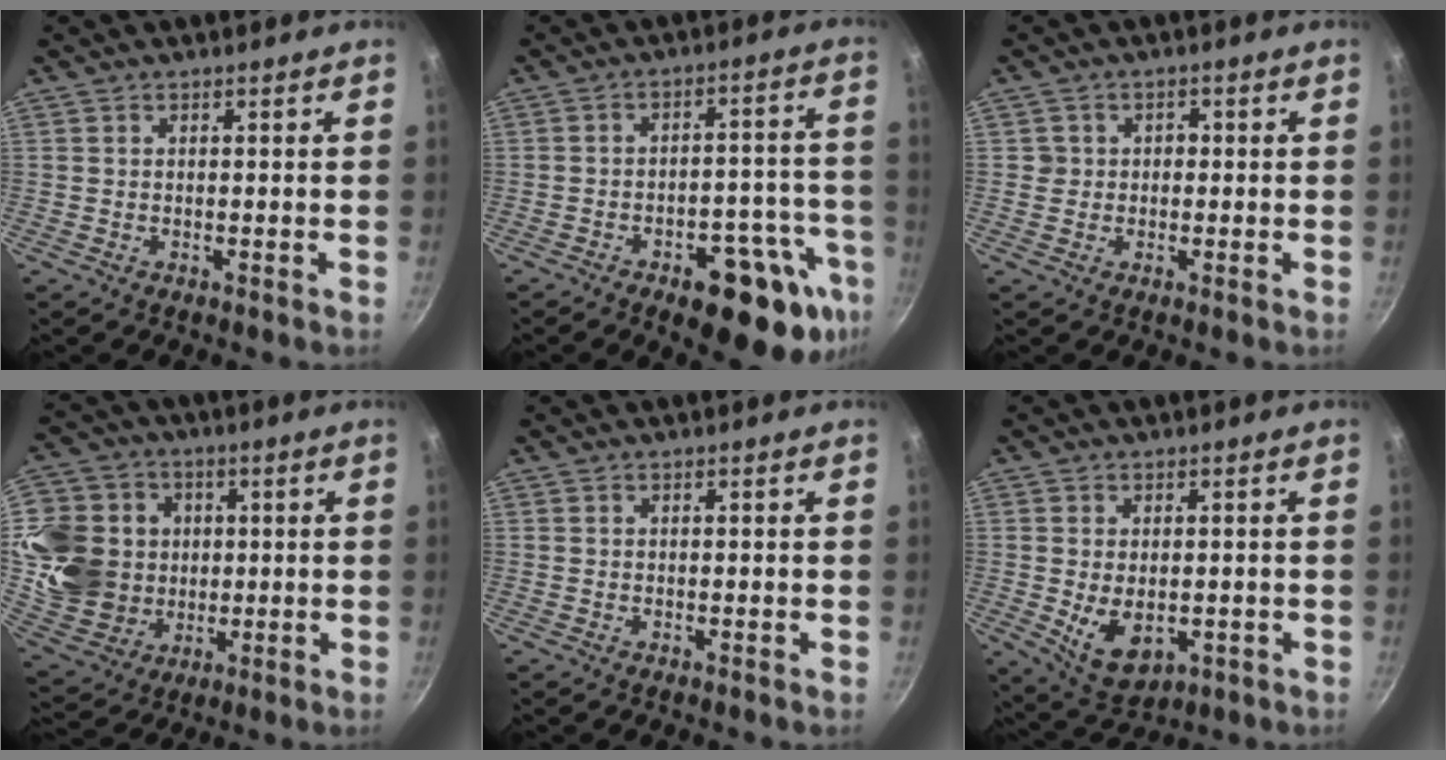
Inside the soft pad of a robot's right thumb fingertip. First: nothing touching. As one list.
[{"total": 17.7, "force": [-9.3, 7.7, 13.0], "torque": [-0.101, 0.046, -0.119]}, {"total": 2.7, "force": [-0.2, 2.6, 0.8], "torque": [0.010, 0.011, -0.005]}, {"total": 18.9, "force": [1.3, 16.5, 9.1], "torque": [-0.161, 0.007, 0.034]}, {"total": 0.0}, {"total": 8.2, "force": [-1.0, 5.3, 6.2], "torque": [-0.092, -0.016, 0.003]}]